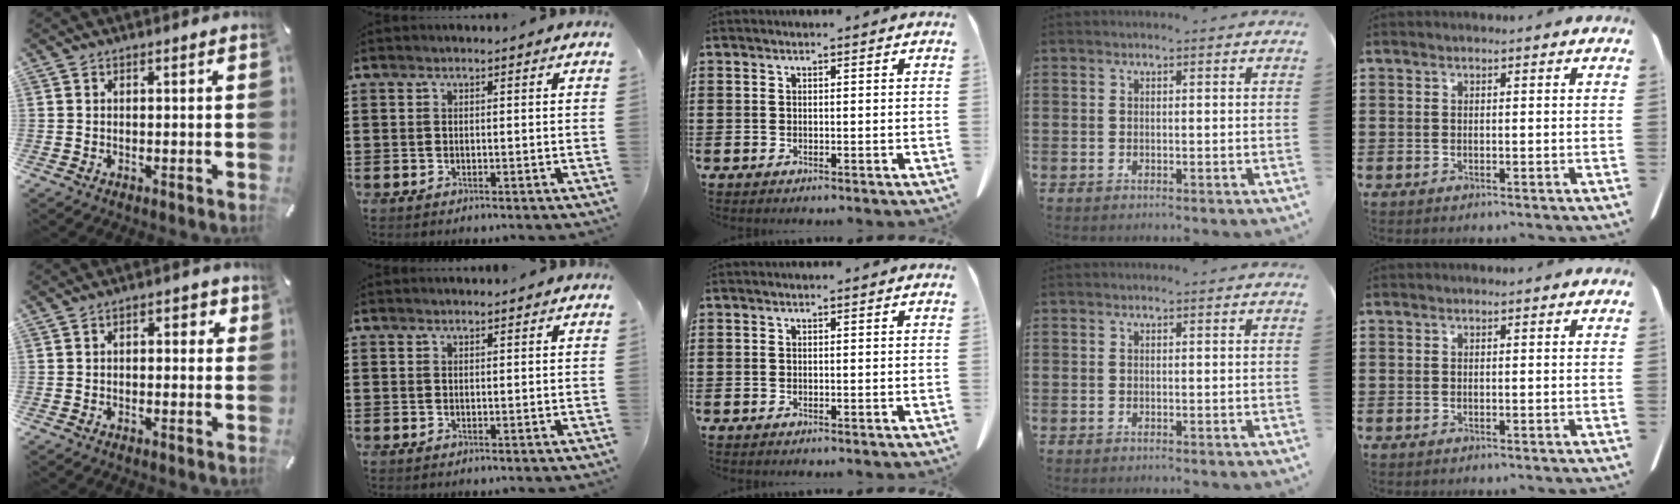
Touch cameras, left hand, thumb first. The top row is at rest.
{"thumb": {"total": 3.0, "force": [-0.3, 2.0, 2.3], "torque": [-0.030, 0.006, -0.012]}, "index": {"total": 0.7, "force": [0.7, 0.1, 0.1], "torque": [-0.003, -0.001, 0.014]}}